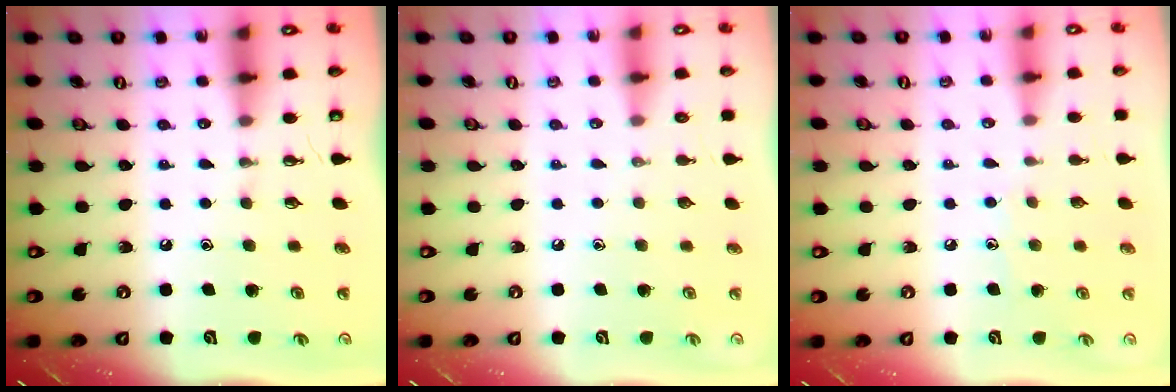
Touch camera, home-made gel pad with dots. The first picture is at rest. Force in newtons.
{"total": 0.0}
{"total": 5.3, "press": 5.3, "slide": 0.6}